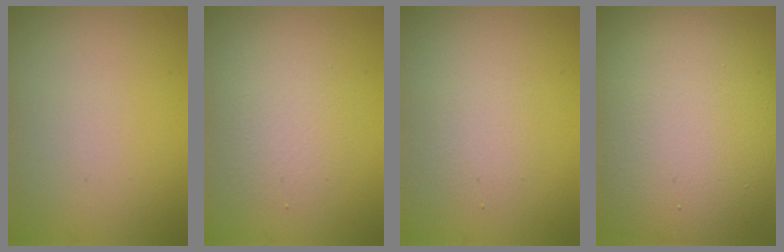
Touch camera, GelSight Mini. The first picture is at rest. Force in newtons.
{"total": 2.5, "press": 2.5, "slide": 0.2}
{"total": 2.0, "press": 1.9, "slide": 0.2}
{"total": 14.9, "press": 14.9, "slide": 1.0}